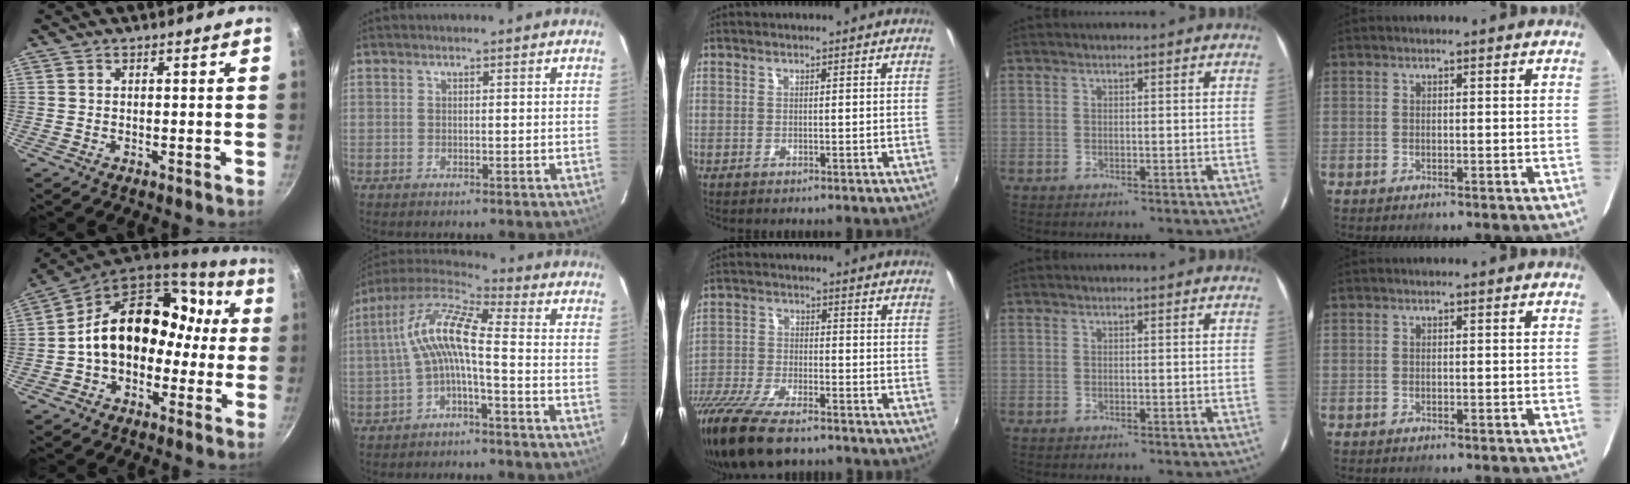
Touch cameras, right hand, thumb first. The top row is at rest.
{"thumb": {"total": 18.8, "force": [0.1, 13.9, 12.6], "torque": [-0.140, 0.069, -0.006]}, "index": {"total": 10.4, "force": [-1.5, 2.1, 10.0], "torque": [-0.209, 0.021, -0.035]}, "middle": {"total": 16.2, "force": [-12.5, 4.7, 9.2], "torque": [-0.213, -0.045, -0.231]}}